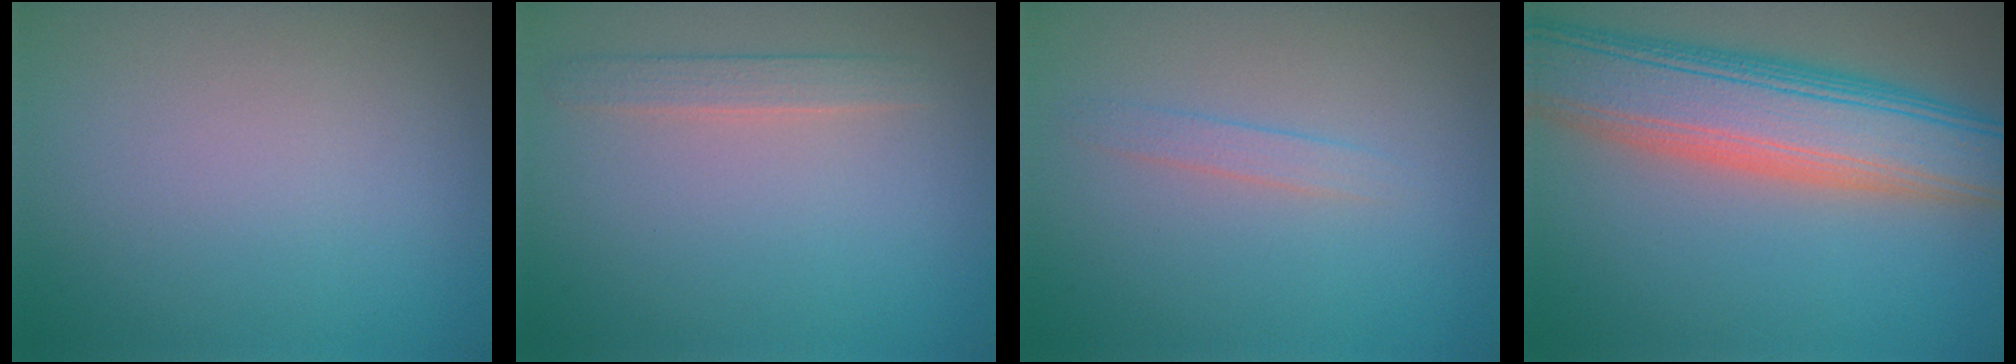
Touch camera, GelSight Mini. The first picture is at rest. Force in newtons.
{"total": 1.5, "press": 1.5, "slide": 0.1}
{"total": 1.1, "press": 1.1, "slide": 0.0}
{"total": 9.8, "press": 9.8, "slide": 0.4}